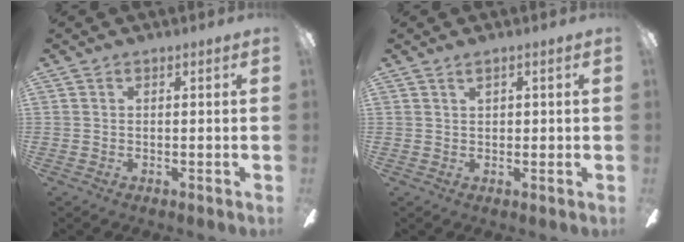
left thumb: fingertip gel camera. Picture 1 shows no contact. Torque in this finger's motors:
{"motor_torque": [0.08, -0.11, -0.15, 0.07, -0.04]}